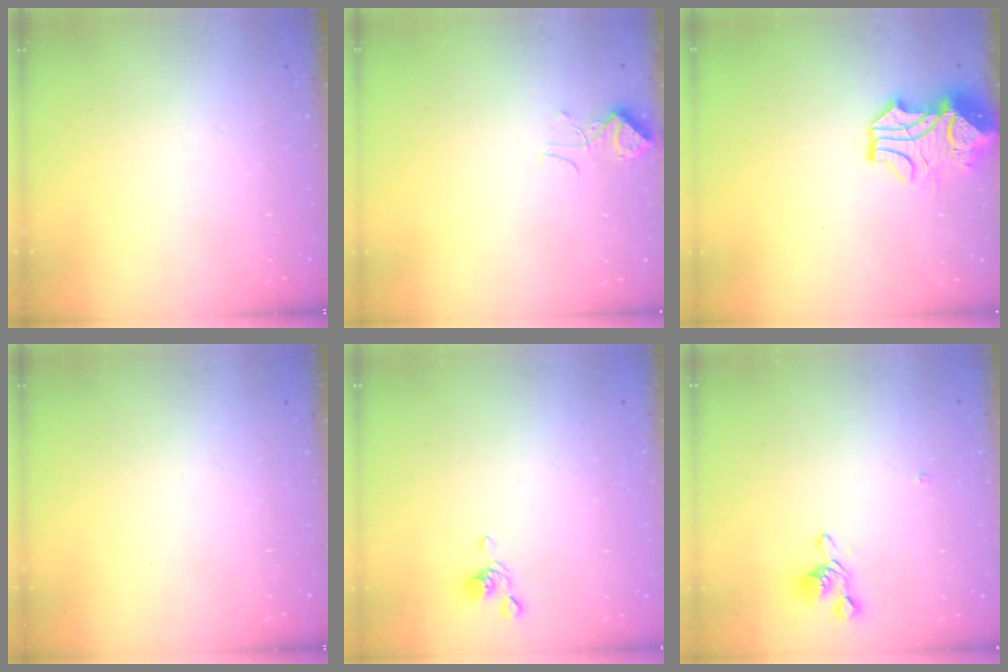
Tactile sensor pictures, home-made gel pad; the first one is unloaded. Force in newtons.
{"total": 1.4, "press": 1.1, "slide": 0.8}
{"total": 2.8, "press": 2.5, "slide": 1.2}
{"total": 0.0}
{"total": 2.6, "press": 2.6, "slide": 0.5}
{"total": 2.0, "press": 1.9, "slide": 0.8}